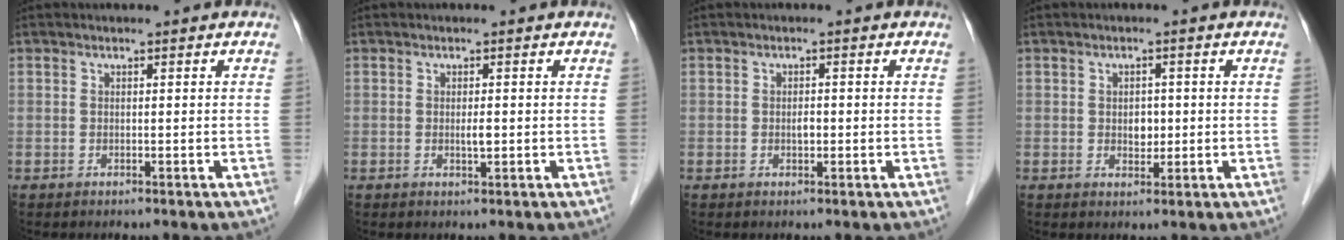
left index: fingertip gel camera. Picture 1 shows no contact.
{"total": 1.2, "force": [0.0, 0.3, 1.2], "torque": [-0.021, -0.002, -0.001]}
{"total": 1.2, "force": [-0.2, 0.6, 1.0], "torque": [-0.018, 0.001, -0.004]}
{"total": 2.4, "force": [0.0, 1.7, 1.7], "torque": [-0.026, 0.000, 0.003]}